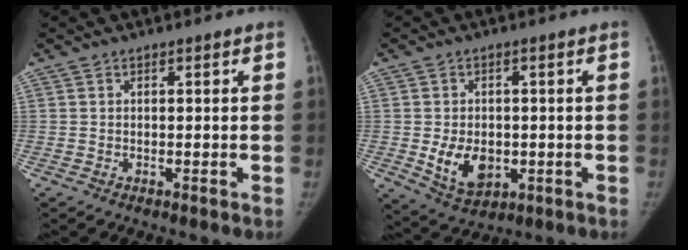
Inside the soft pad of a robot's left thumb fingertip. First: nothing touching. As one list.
[{"total": 8.0, "force": [-1.4, 5.7, 5.3], "torque": [-0.069, -0.006, -0.009]}]